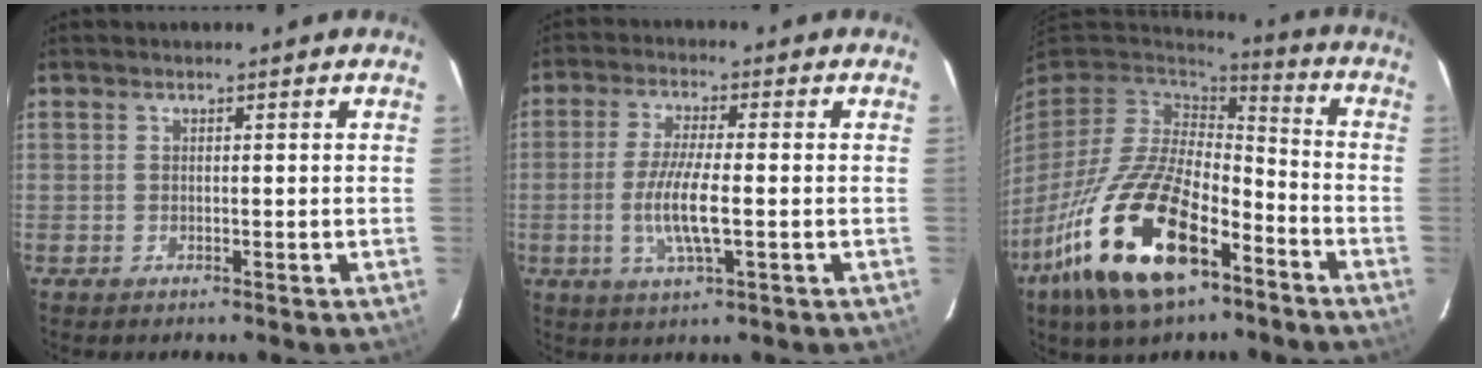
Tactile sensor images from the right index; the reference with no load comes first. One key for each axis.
{"total": 8.2, "fx": -1.6, "fy": 1.4, "fz": 7.9, "tx": -0.158, "ty": -0.010, "tz": -0.032}
{"total": 24.0, "fx": -12.5, "fy": 11.2, "fz": 17.2, "tx": -0.355, "ty": -0.033, "tz": -0.220}